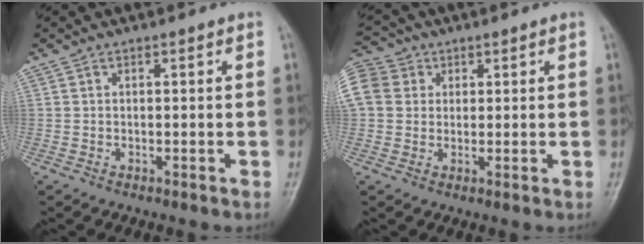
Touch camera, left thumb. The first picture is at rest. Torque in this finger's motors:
{"motor_torque": [0.69, 0.66, 2.49, -0.29, 0.40]}